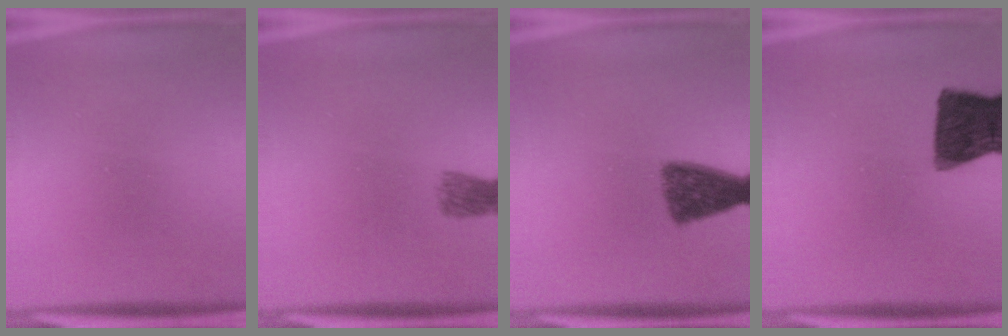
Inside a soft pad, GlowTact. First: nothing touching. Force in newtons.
{"total": 2.6}
{"total": 7.2}
{"total": 13.0}